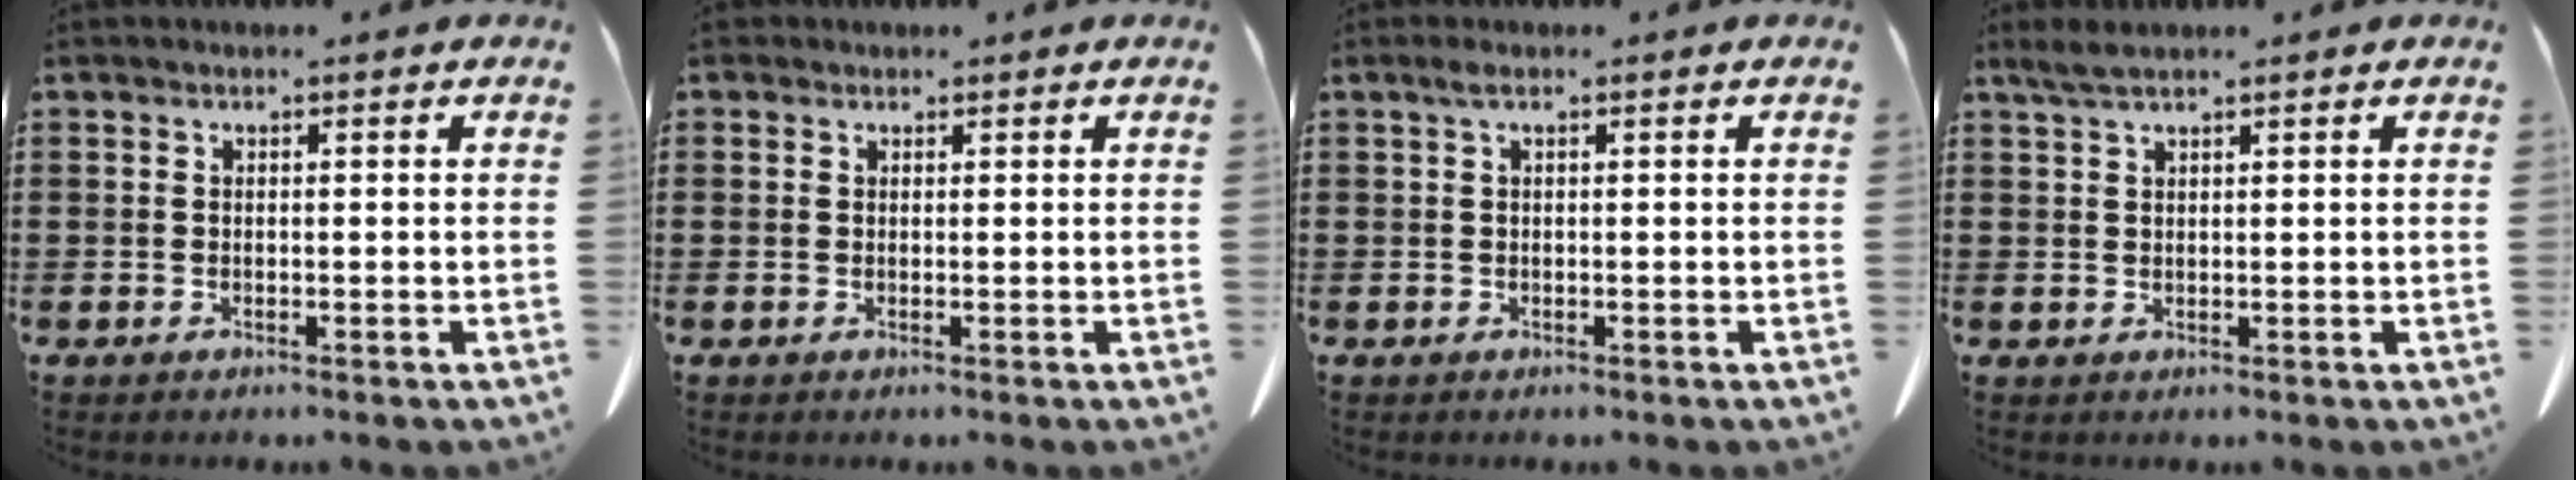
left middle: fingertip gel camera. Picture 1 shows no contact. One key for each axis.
{"total": 0.6, "fx": 0.4, "fy": 0.5, "fz": 0.1, "tx": -0.004, "ty": 0.004, "tz": 0.007}
{"total": 1.1, "fx": 0.3, "fy": 0.2, "fz": 1.0, "tx": -0.021, "ty": 0.002, "tz": 0.004}
{"total": 2.0, "fx": 1.5, "fy": 0.3, "fz": 1.4, "tx": -0.030, "ty": 0.001, "tz": 0.028}